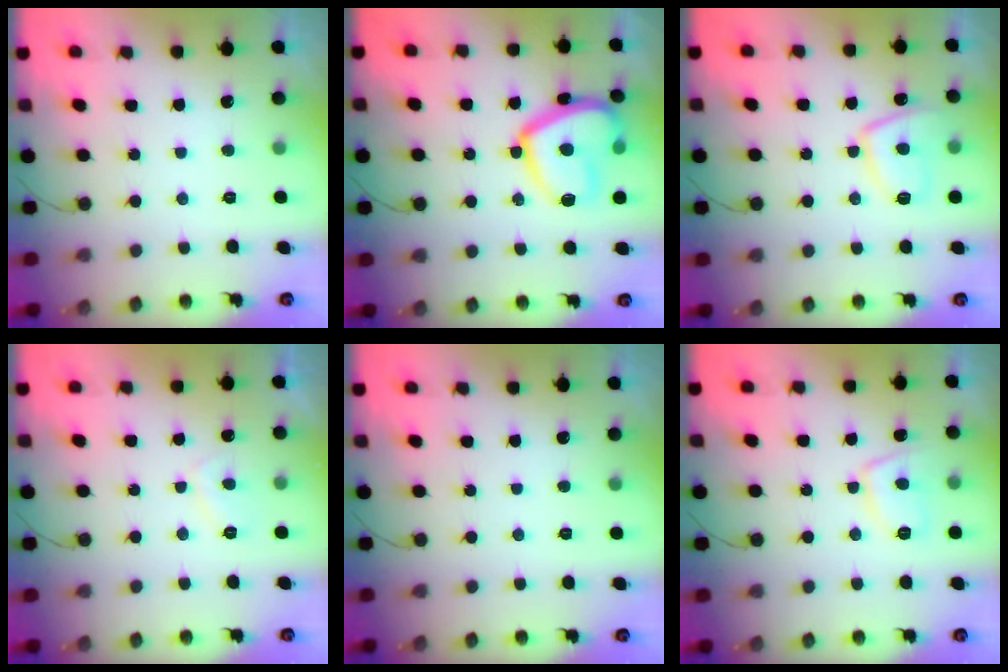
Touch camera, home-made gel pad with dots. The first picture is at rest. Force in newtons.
{"total": 15.9, "press": 15.8, "slide": 1.6}
{"total": 8.9, "press": 8.9, "slide": 0.8}
{"total": 2.5, "press": 2.4, "slide": 0.8}
{"total": 0.0}
{"total": 6.9, "press": 6.9, "slide": 0.9}